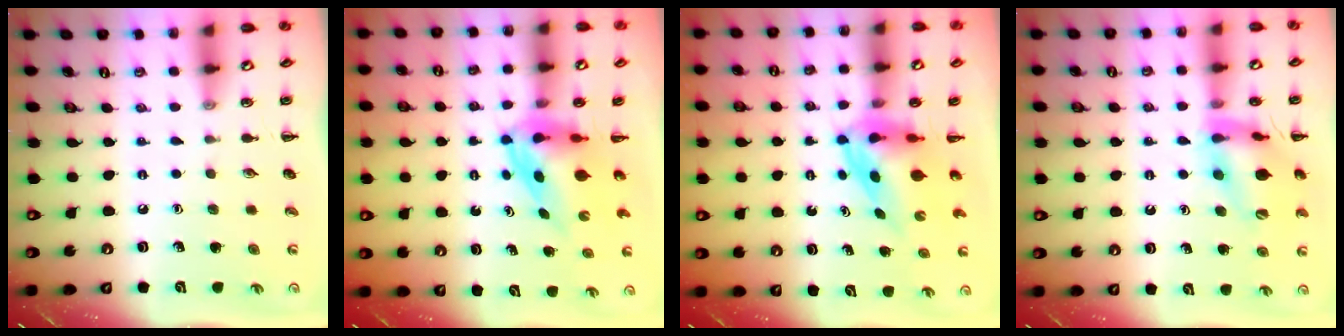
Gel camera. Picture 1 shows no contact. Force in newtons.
{"total": 3.7, "press": 3.6, "slide": 0.8}
{"total": 3.7, "press": 3.6, "slide": 0.8}
{"total": 16.4, "press": 16.4, "slide": 1.6}